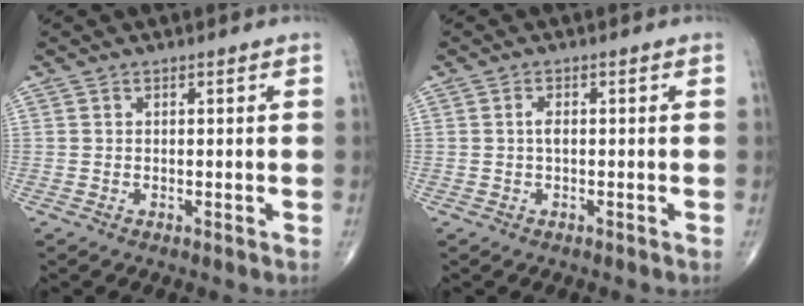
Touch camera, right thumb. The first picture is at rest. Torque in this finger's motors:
{"motor_torque": [2.26, 2.75, 0.28, -0.01, -0.01]}